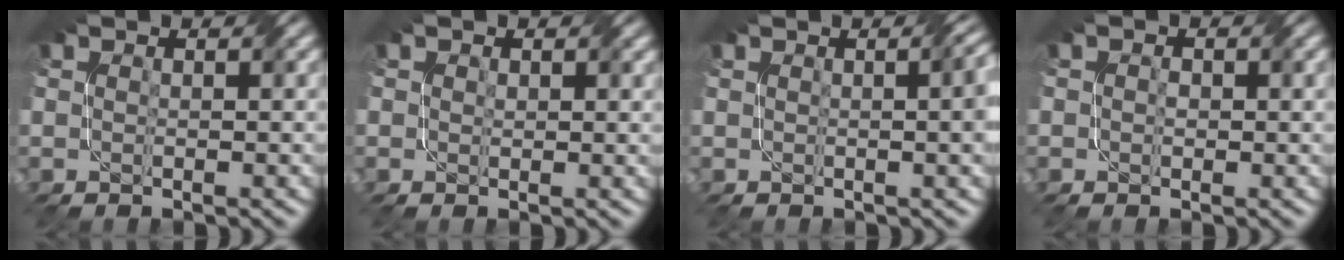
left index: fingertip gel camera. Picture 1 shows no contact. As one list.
[{"total": 1.1, "force": [0.5, 0.8, 0.4], "torque": [-0.005, -0.003, 0.011]}, {"total": 4.4, "force": [0.4, 1.7, 4.0], "torque": [-0.025, 0.014, 0.005]}, {"total": 1.0, "force": [0.1, 0.8, 0.6], "torque": [-0.008, -0.002, 0.000]}]